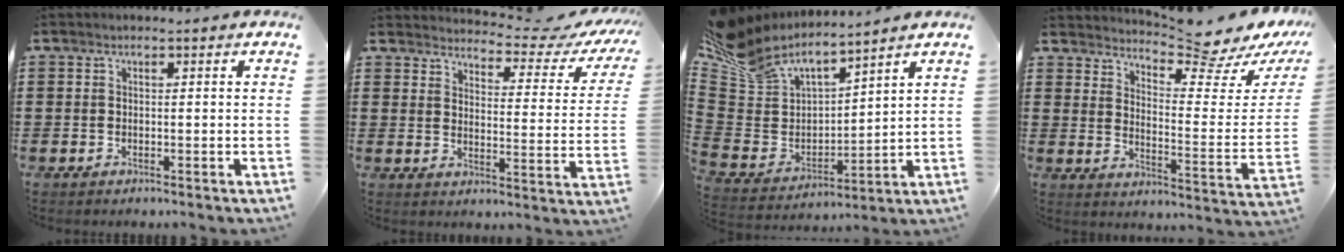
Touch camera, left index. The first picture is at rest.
{"total": 4.6, "force": [4.1, 0.6, 1.9], "torque": [-0.046, -0.035, 0.063]}
{"total": 6.9, "force": [6.3, 2.6, 1.2], "torque": [-0.065, -0.052, 0.112]}
{"total": 6.6, "force": [6.1, -0.6, 2.4], "torque": [-0.047, -0.068, 0.095]}